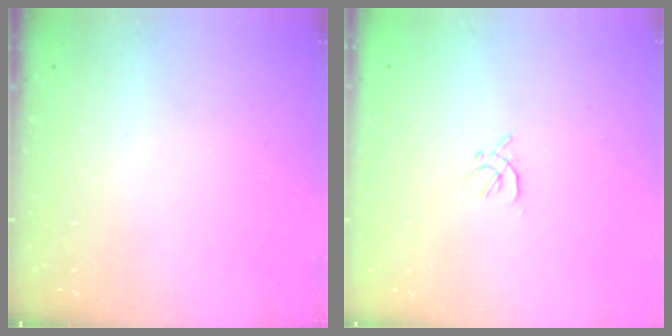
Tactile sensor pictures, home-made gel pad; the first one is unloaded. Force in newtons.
{"total": 1.9, "press": 1.8, "slide": 0.5}